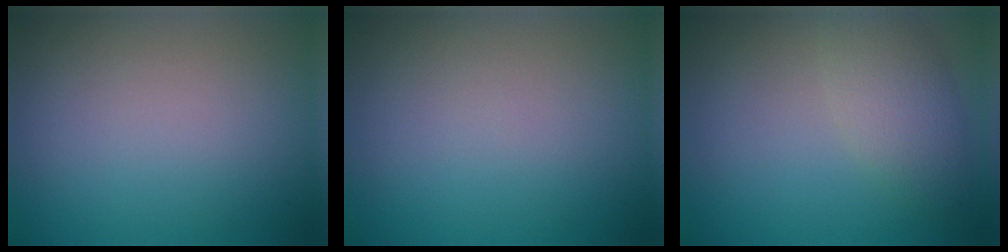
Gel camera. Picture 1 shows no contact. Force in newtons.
{"total": 0.0}
{"total": 3.6, "press": 3.6, "slide": 0.2}